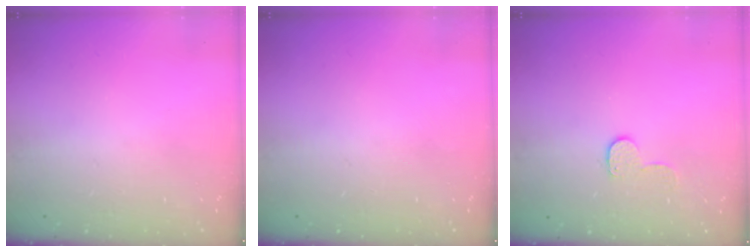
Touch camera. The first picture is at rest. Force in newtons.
{"total": 0.0}
{"total": 5.6, "press": 5.6, "slide": 0.4}